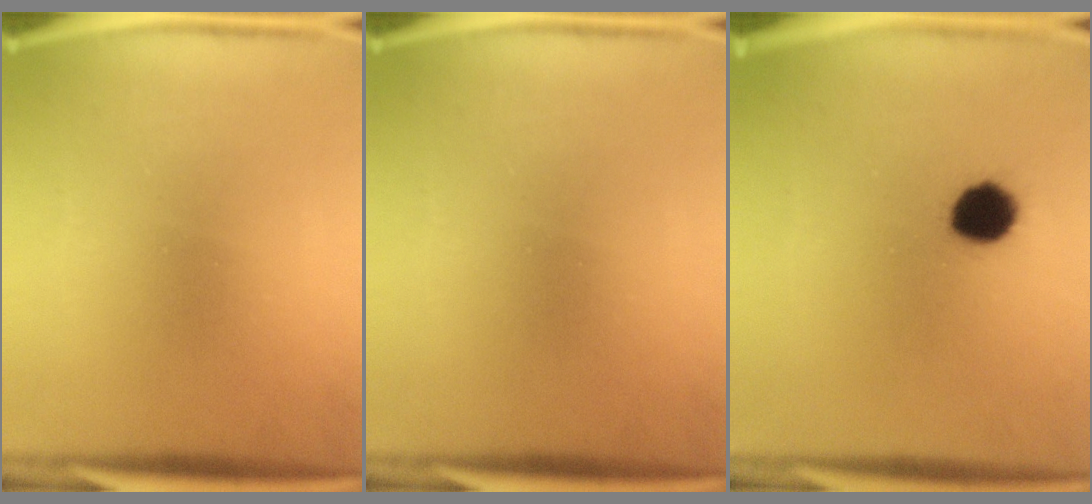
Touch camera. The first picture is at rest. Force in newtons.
{"total": 0.0}
{"total": 7.2}